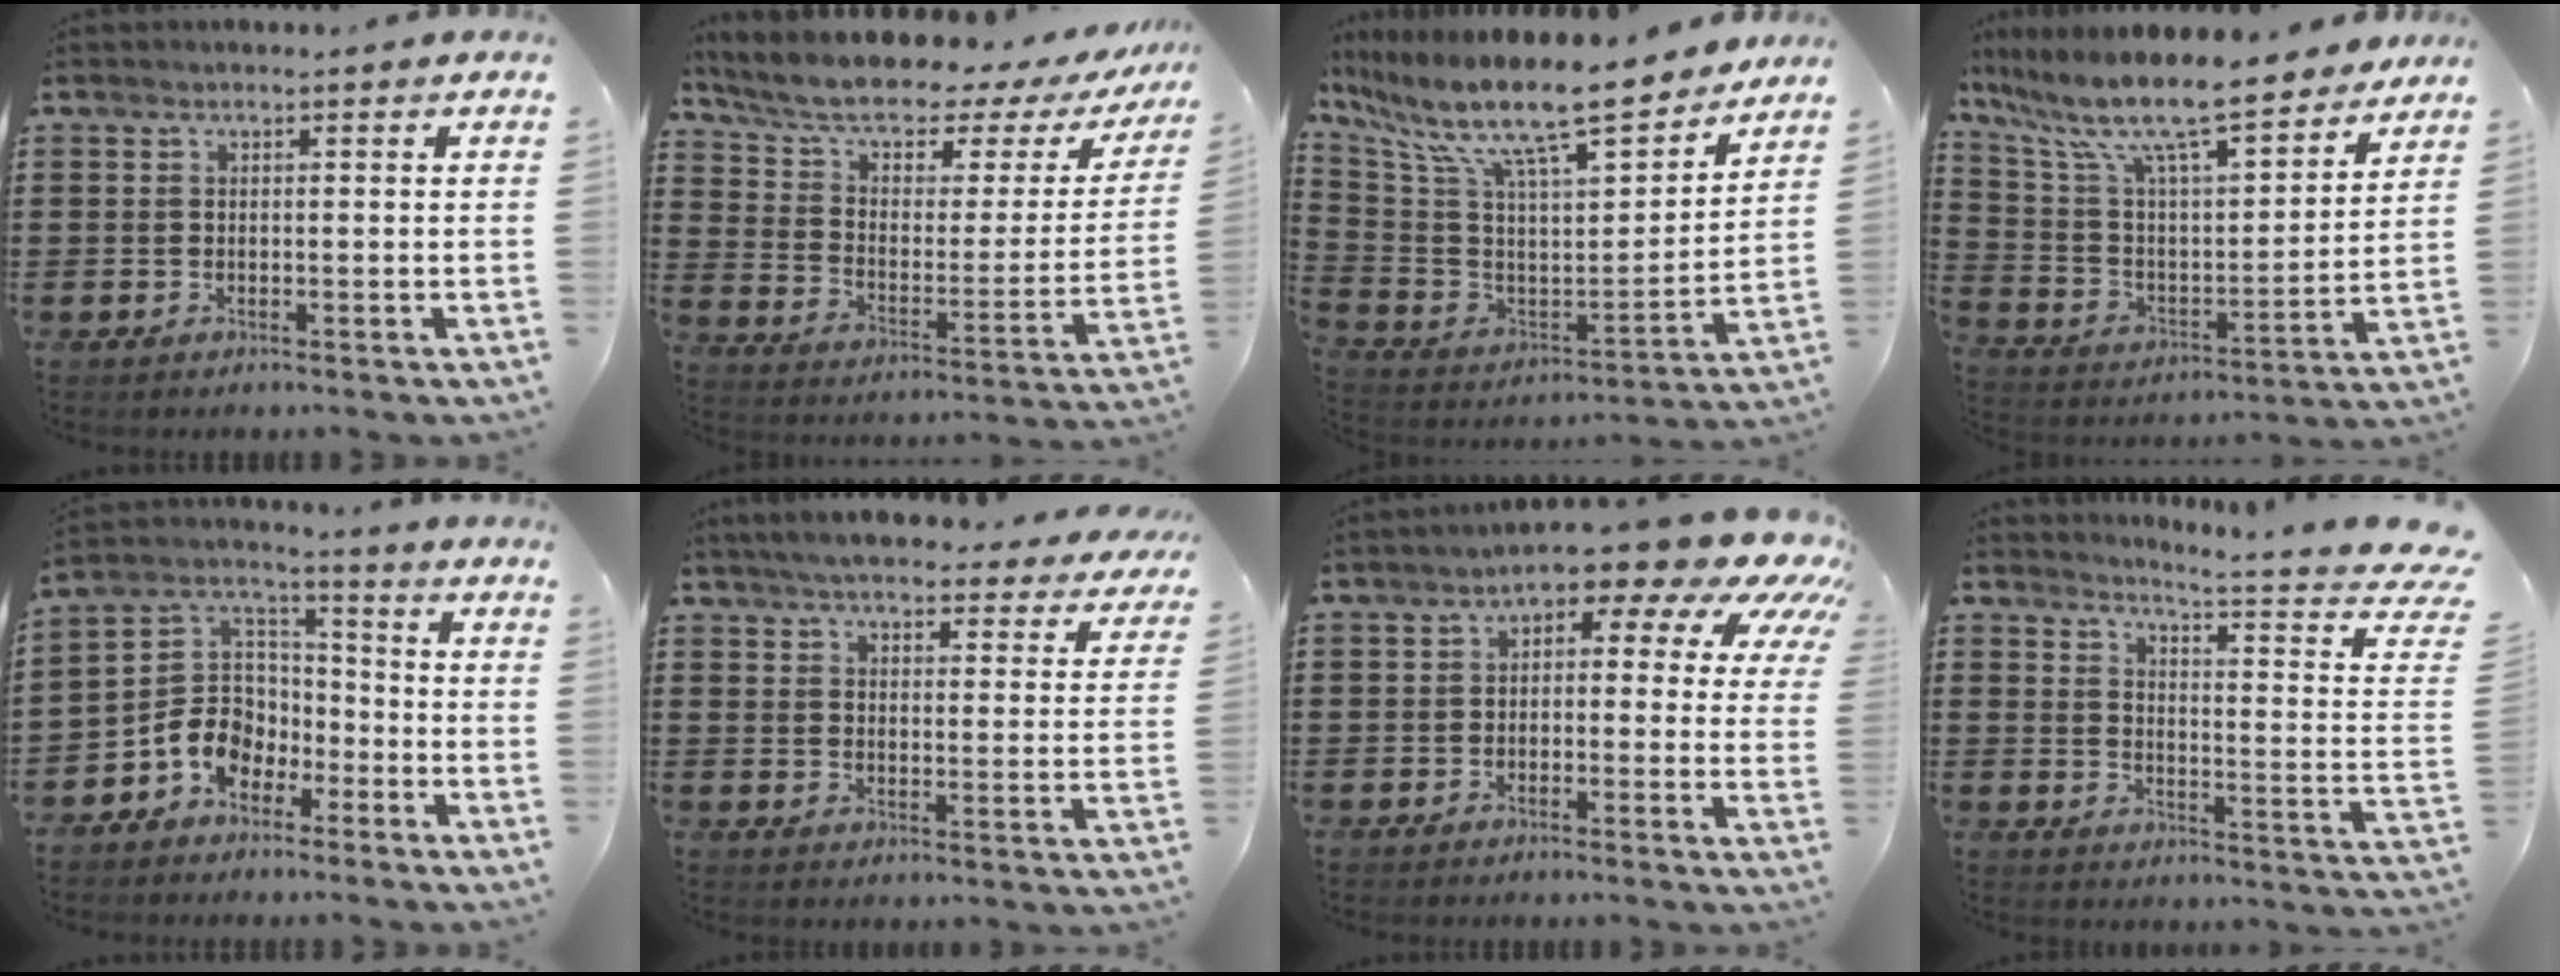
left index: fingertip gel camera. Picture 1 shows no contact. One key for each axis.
{"total": 7.1, "fx": 5.1, "fy": 2.9, "fz": 4.0, "tx": -0.104, "ty": -0.035, "tz": 0.085}
{"total": 13.5, "fx": 10.9, "fy": 1.7, "fz": 7.9, "tx": -0.186, "ty": -0.078, "tz": 0.181}
{"total": 11.7, "fx": 9.7, "fy": 1.4, "fz": 6.3, "tx": -0.164, "ty": -0.067, "tz": 0.163}
{"total": 8.4, "fx": -4.6, "fy": 6.5, "fz": 2.8, "tx": -0.083, "ty": 0.019, "tz": -0.093}
{"total": 5.2, "fx": 5.0, "fy": 0.2, "fz": 1.5, "tx": -0.051, "ty": -0.027, "tz": 0.086}
{"total": 6.2, "fx": 3.0, "fy": 2.5, "fz": 4.8, "tx": -0.084, "ty": -0.032, "tz": 0.040}
{"total": 4.2, "fx": 3.0, "fy": -0.9, "fz": 2.8, "tx": -0.055, "ty": -0.043, "tz": 0.038}